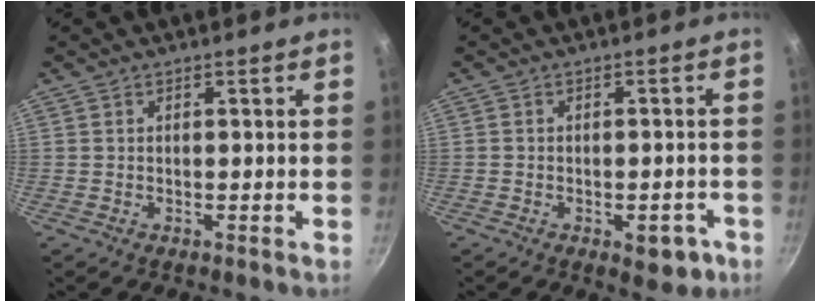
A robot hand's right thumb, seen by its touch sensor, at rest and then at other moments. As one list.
[{"total": 5.6, "force": [-2.5, 3.0, 4.0], "torque": [-0.024, 0.019, -0.022]}]